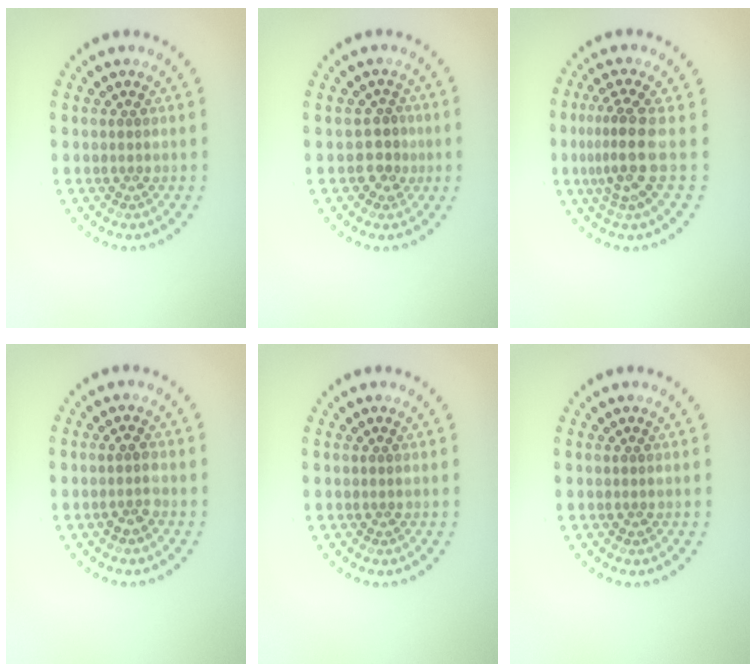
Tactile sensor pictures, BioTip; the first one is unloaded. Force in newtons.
{"total": 2.0, "press": 1.8, "slide": 0.8}
{"total": 3.3, "press": 2.4, "slide": 2.2}
{"total": 1.4, "press": 1.4, "slide": 0.3}
{"total": 0.0}
{"total": 0.0}